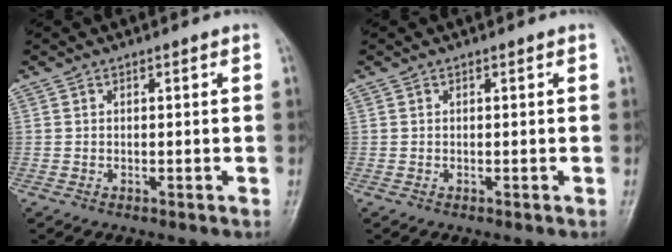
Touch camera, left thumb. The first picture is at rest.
{"total": 0.0}